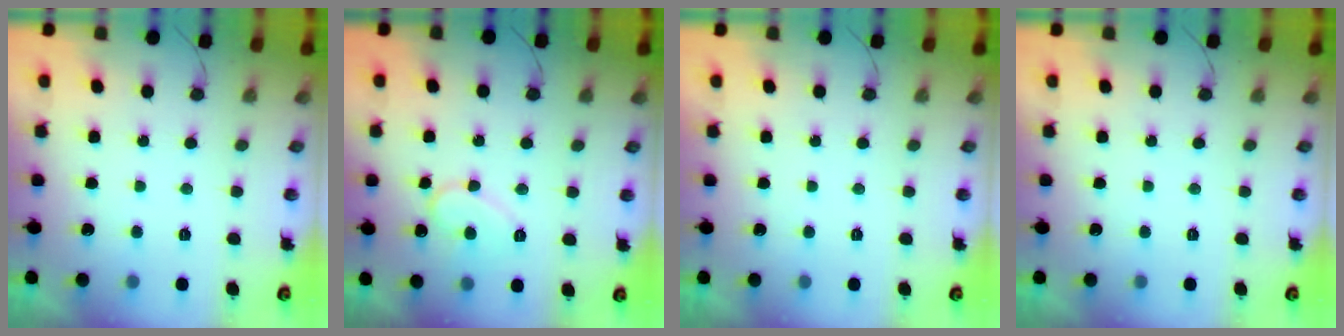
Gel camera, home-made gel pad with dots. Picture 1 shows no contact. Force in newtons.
{"total": 9.7, "press": 9.7, "slide": 0.9}
{"total": 1.7, "press": 1.7, "slide": 0.1}
{"total": 0.0}